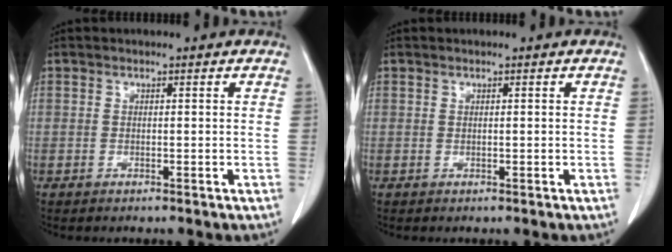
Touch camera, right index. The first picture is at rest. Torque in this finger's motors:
{"motor_torque": [0.00, 0.00, 0.00, 0.00]}